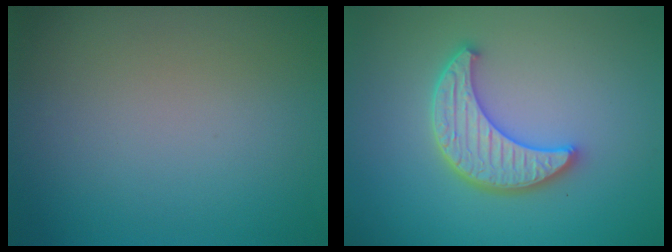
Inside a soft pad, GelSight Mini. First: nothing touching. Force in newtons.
{"total": 4.7, "press": 4.1, "slide": 2.4}